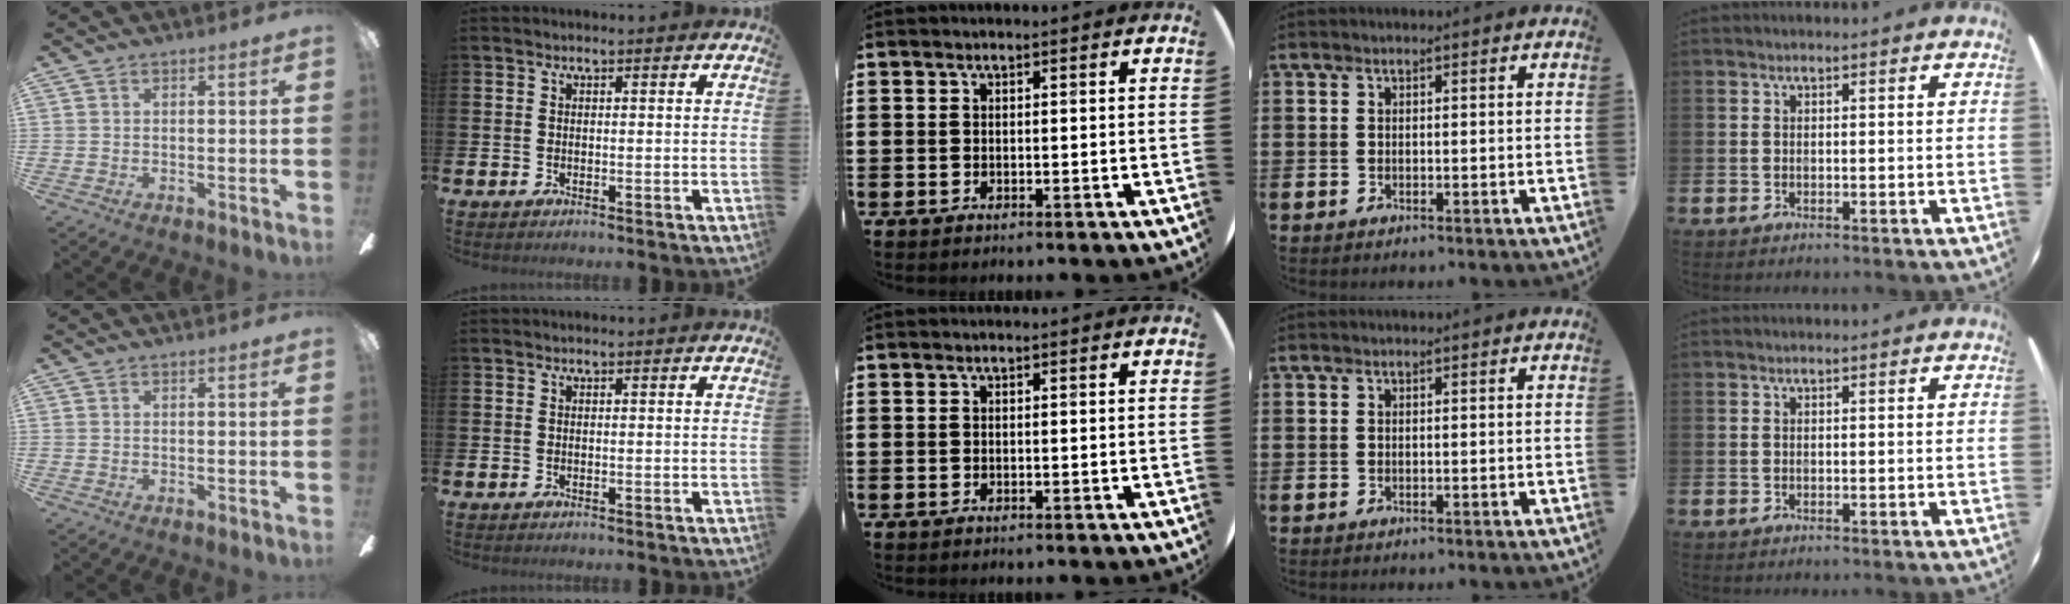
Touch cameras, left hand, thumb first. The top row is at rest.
{}